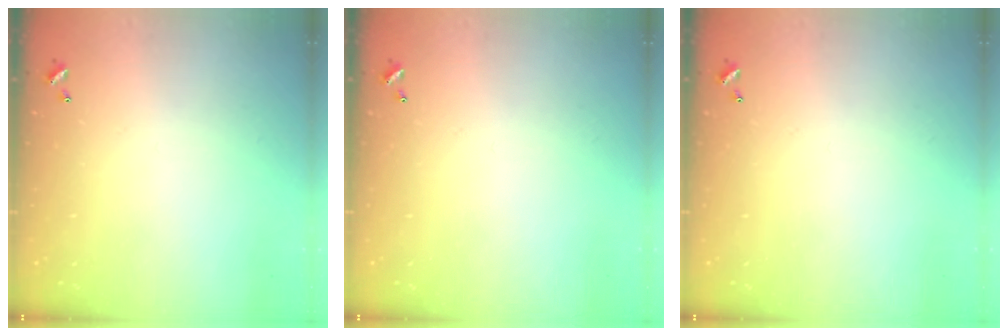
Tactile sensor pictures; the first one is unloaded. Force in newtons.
{"total": 0.0}
{"total": 0.0}